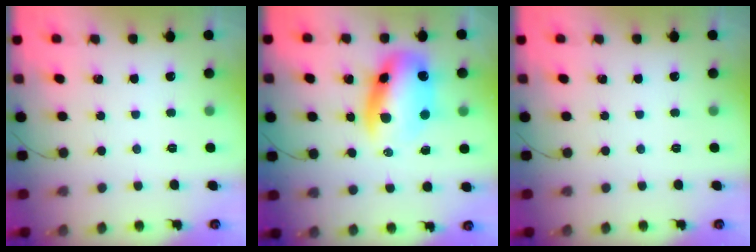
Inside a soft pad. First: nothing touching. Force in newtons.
{"total": 12.8, "press": 12.4, "slide": 3.4}
{"total": 0.0}